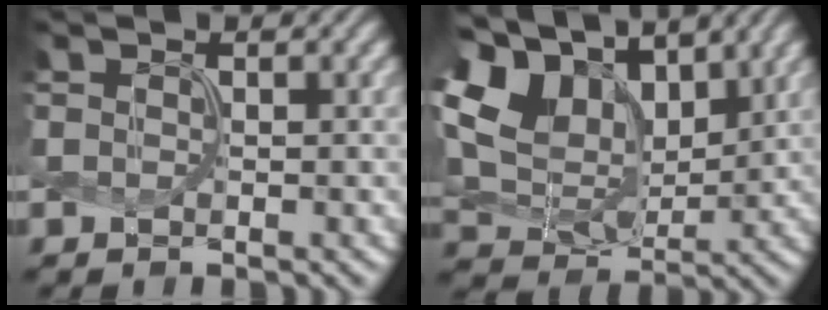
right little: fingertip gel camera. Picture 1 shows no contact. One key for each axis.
{"total": 11.9, "fx": 4.9, "fy": 8.4, "fz": 6.9, "tx": -0.183, "ty": 0.018, "tz": 0.093}